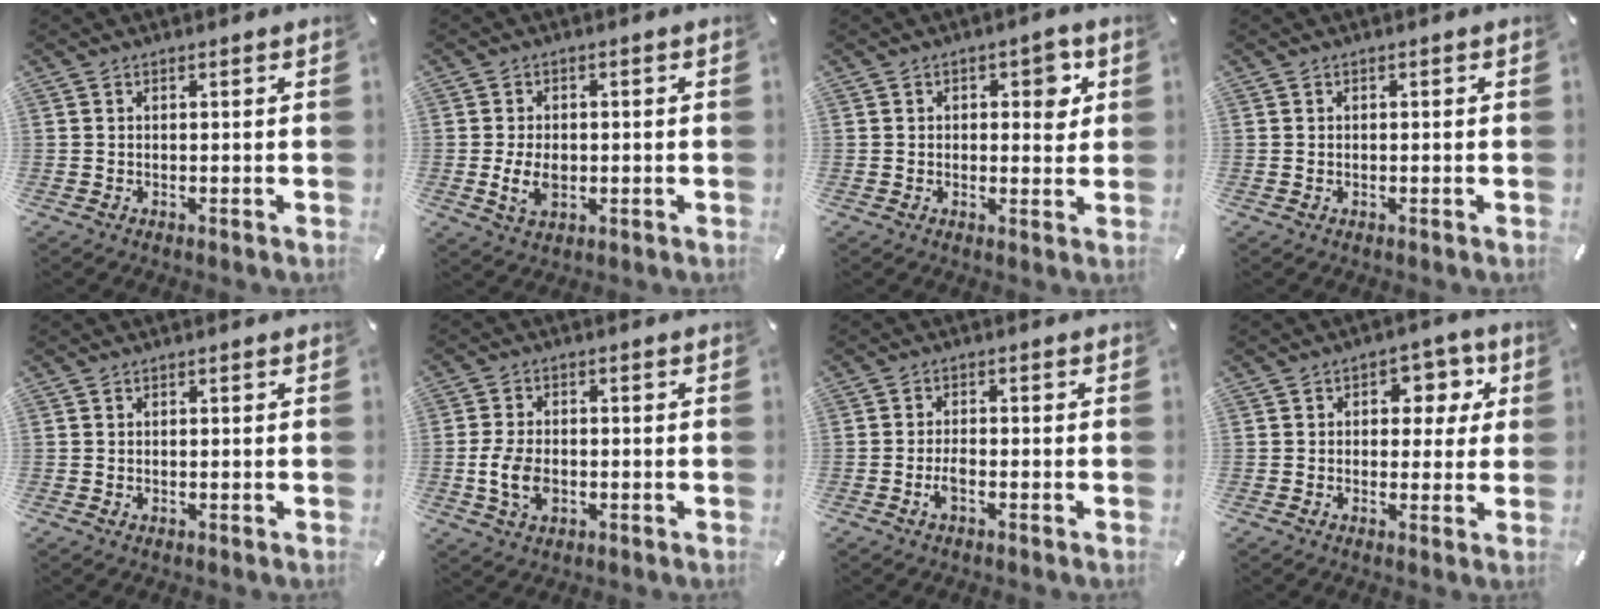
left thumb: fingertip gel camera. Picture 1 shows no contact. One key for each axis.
{"total": 6.3, "fx": -0.9, "fy": 4.2, "fz": 4.5, "tx": -0.096, "ty": -0.004, "tz": -0.019}
{"total": 5.4, "fx": 1.2, "fy": 3.3, "fz": 4.1, "tx": -0.035, "ty": -0.005, "tz": 0.008}
{"total": 0.5, "fx": -0.1, "fy": 0.4, "fz": 0.3, "tx": -0.006, "ty": 0.001, "tz": -0.003}
{"total": 0.0}
{"total": 7.9, "fx": -1.9, "fy": 5.2, "fz": 5.6, "tx": -0.123, "ty": 0.007, "tz": -0.033}
{"total": 2.8, "fx": -1.4, "fy": 1.2, "fz": 2.2, "tx": -0.044, "ty": 0.005, "tz": -0.028}
{"total": 6.1, "fx": 1.4, "fy": 4.8, "fz": 3.5, "tx": -0.031, "ty": 0.001, "tz": 0.014}